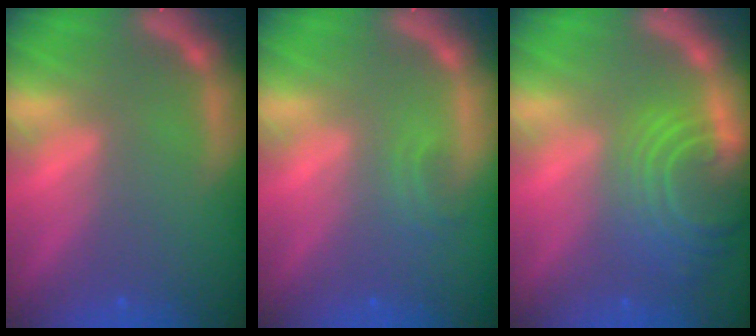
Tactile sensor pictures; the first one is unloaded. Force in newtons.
{"total": 1.4}
{"total": 8.5}